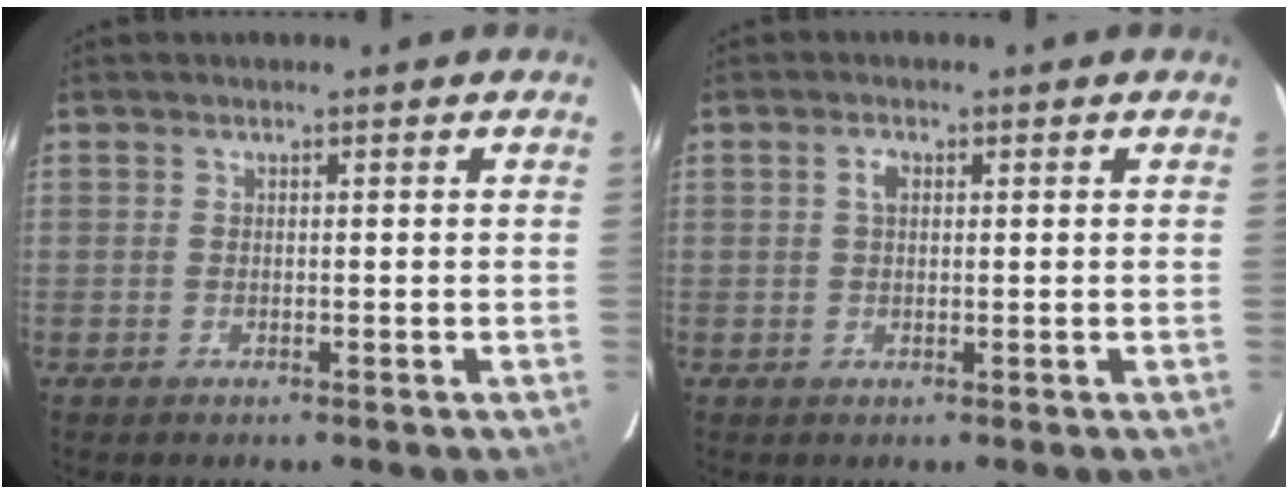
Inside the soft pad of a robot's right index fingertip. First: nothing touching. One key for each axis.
{"total": 1.8, "fx": 0.4, "fy": 1.1, "fz": 1.3, "tx": -0.026, "ty": 0.007, "tz": 0.006}